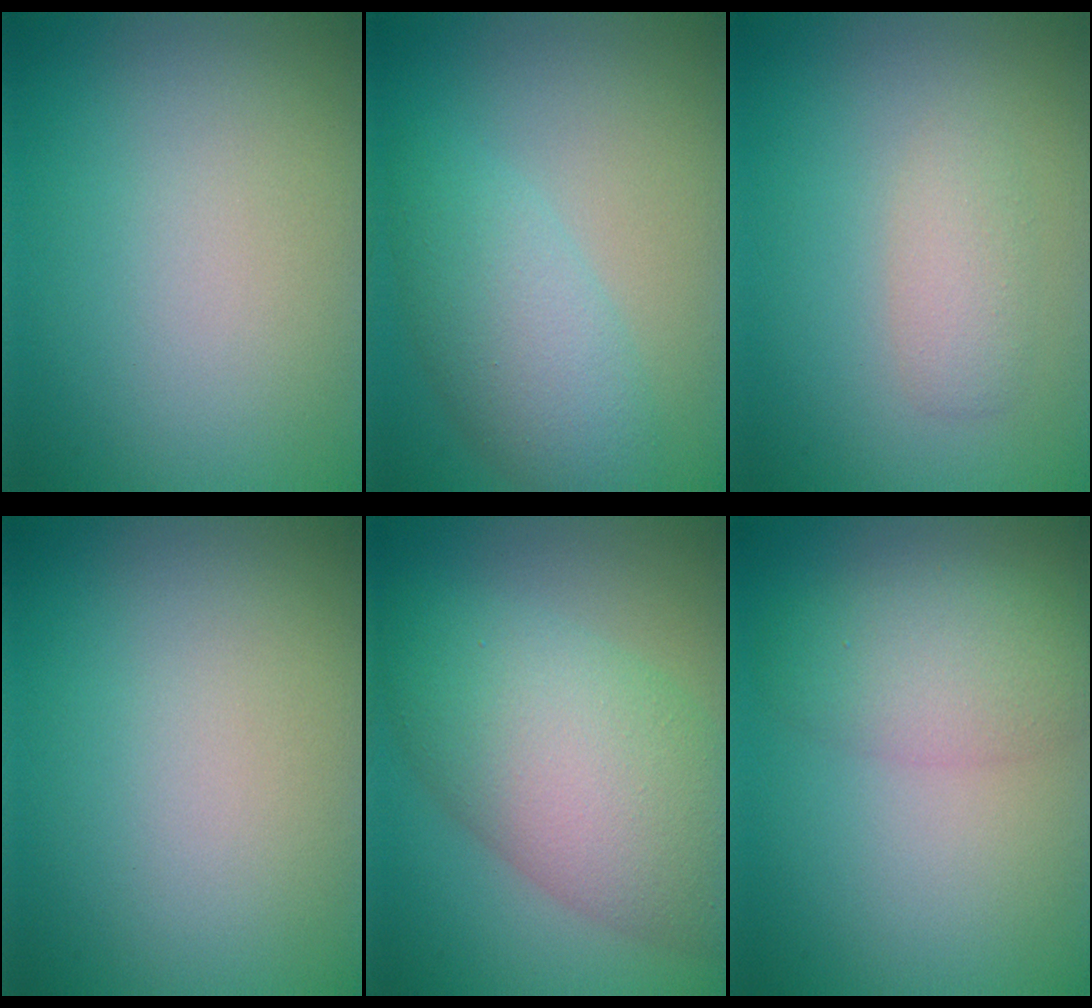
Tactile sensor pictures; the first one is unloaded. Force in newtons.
{"total": 4.7, "press": 4.7, "slide": 0.2}
{"total": 1.8, "press": 1.8, "slide": 0.1}
{"total": 0.0}
{"total": 9.4, "press": 9.4, "slide": 0.3}
{"total": 4.0, "press": 4.0, "slide": 0.2}